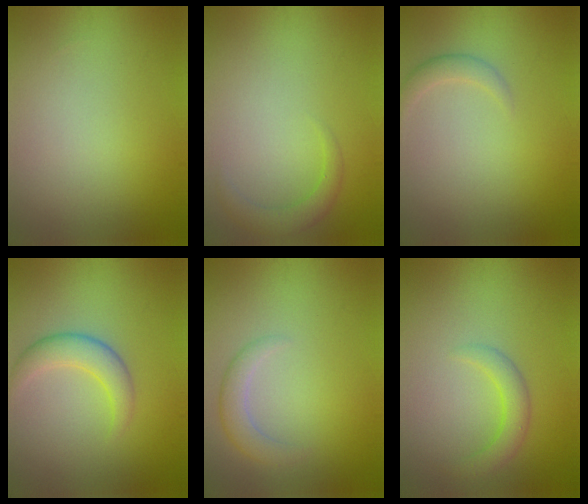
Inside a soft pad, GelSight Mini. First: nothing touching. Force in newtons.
{"total": 1.9, "press": 1.9, "slide": 0.1}
{"total": 1.3, "press": 1.3, "slide": 0.0}
{"total": 3.0, "press": 3.0, "slide": 0.1}
{"total": 2.2, "press": 2.2, "slide": 0.1}
{"total": 2.4, "press": 2.4, "slide": 0.3}